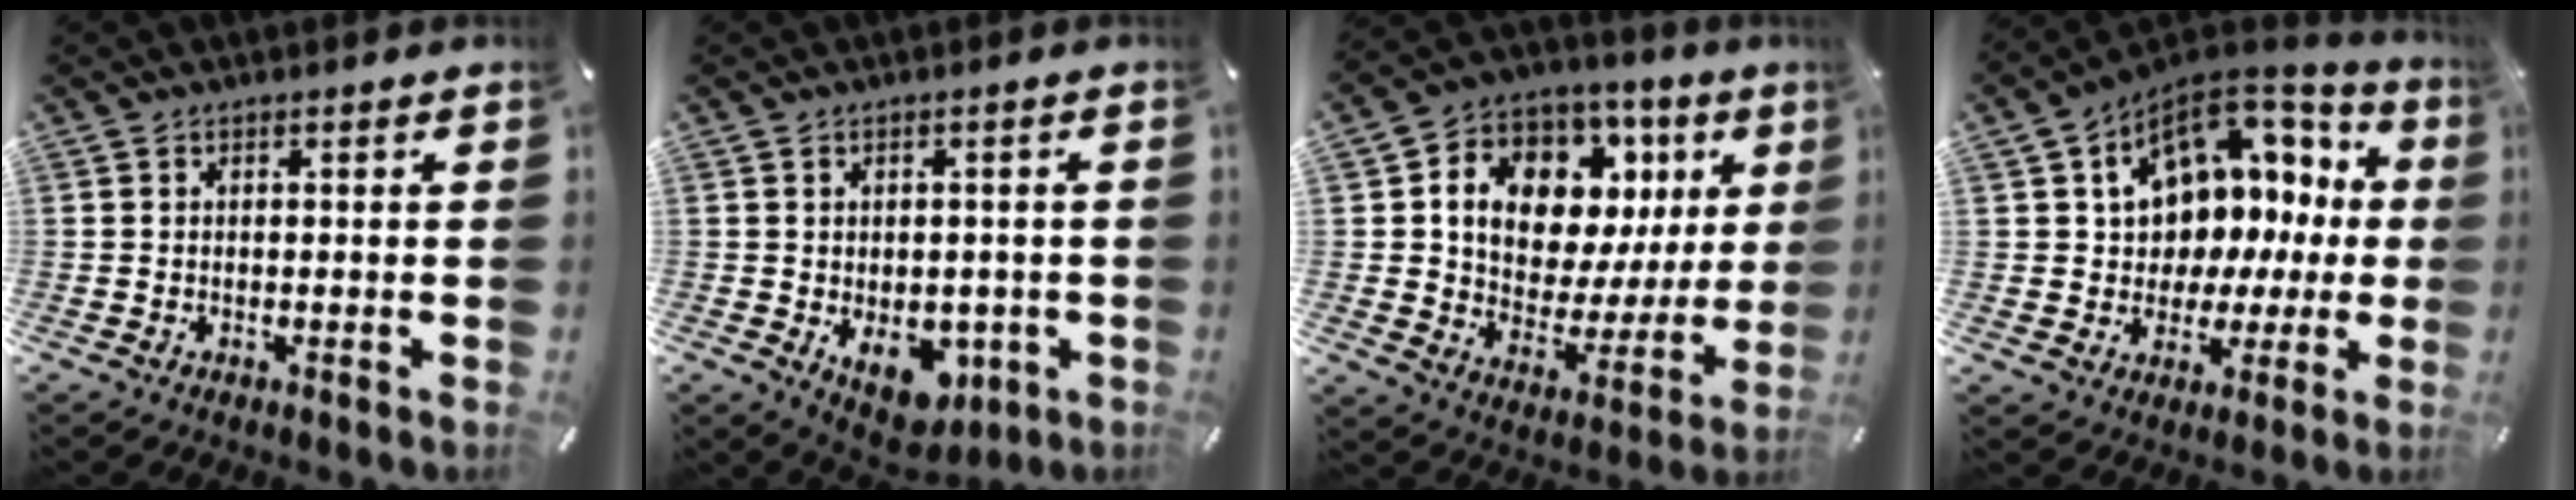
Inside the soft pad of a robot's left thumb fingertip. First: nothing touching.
{"total": 8.0, "force": [-2.4, 5.7, 5.1], "torque": [-0.051, 0.001, -0.040]}
{"total": 13.2, "force": [5.7, 9.8, 6.9], "torque": [-0.116, -0.044, 0.106]}
{"total": 12.5, "force": [5.0, 9.9, 5.8], "torque": [-0.091, -0.045, 0.094]}